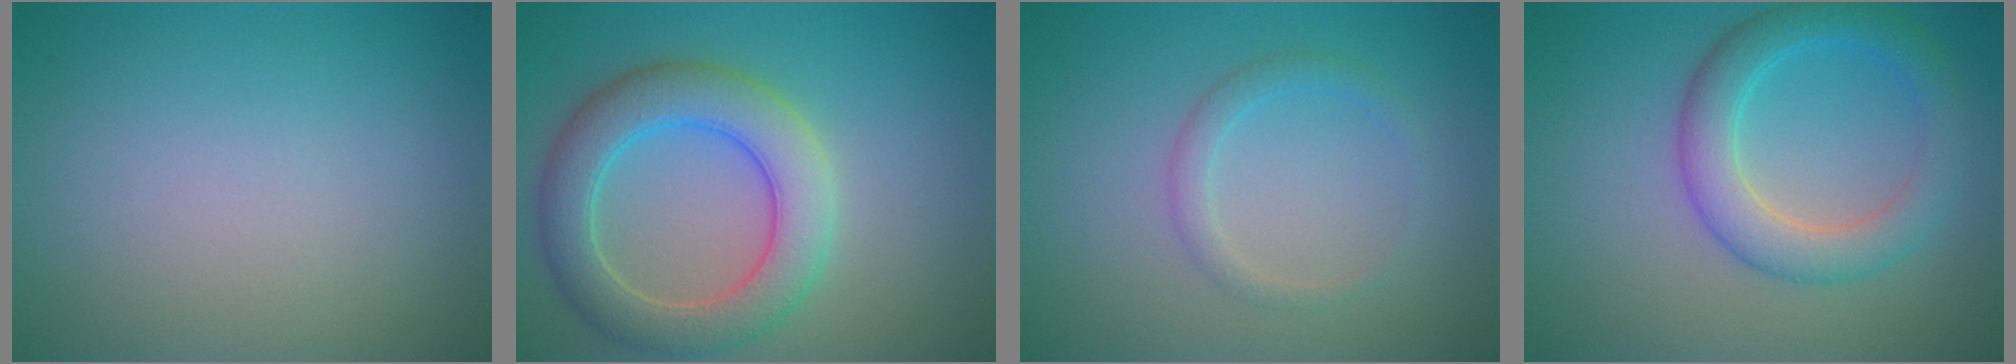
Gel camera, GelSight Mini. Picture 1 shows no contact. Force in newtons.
{"total": 6.1, "press": 6.1, "slide": 0.4}
{"total": 1.5, "press": 1.5, "slide": 0.0}
{"total": 4.6, "press": 4.6, "slide": 0.2}